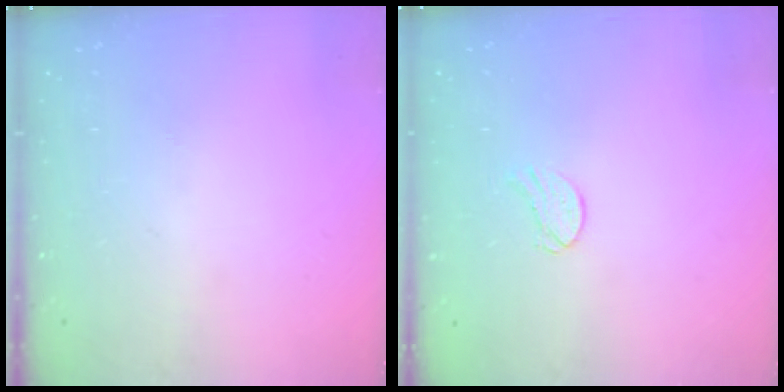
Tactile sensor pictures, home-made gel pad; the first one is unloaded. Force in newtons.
{"total": 6.4, "press": 6.4, "slide": 0.4}